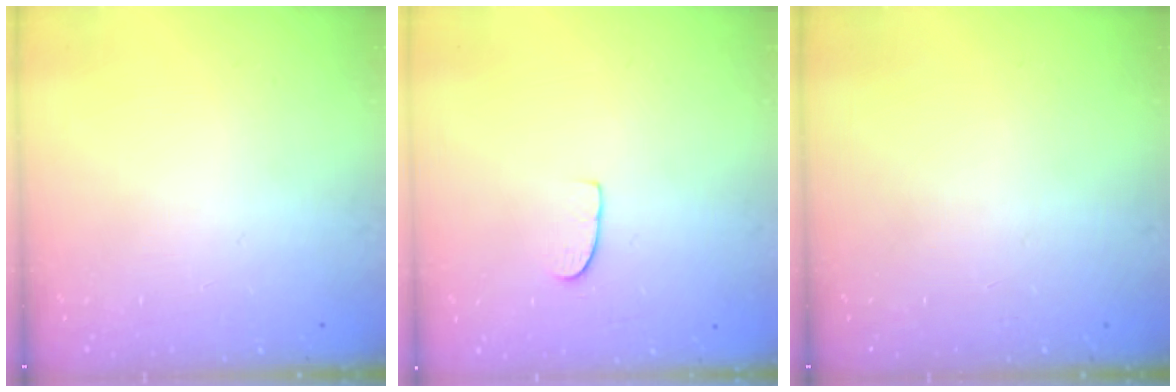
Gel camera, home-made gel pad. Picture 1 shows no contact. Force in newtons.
{"total": 5.4, "press": 5.4, "slide": 0.3}
{"total": 0.0}